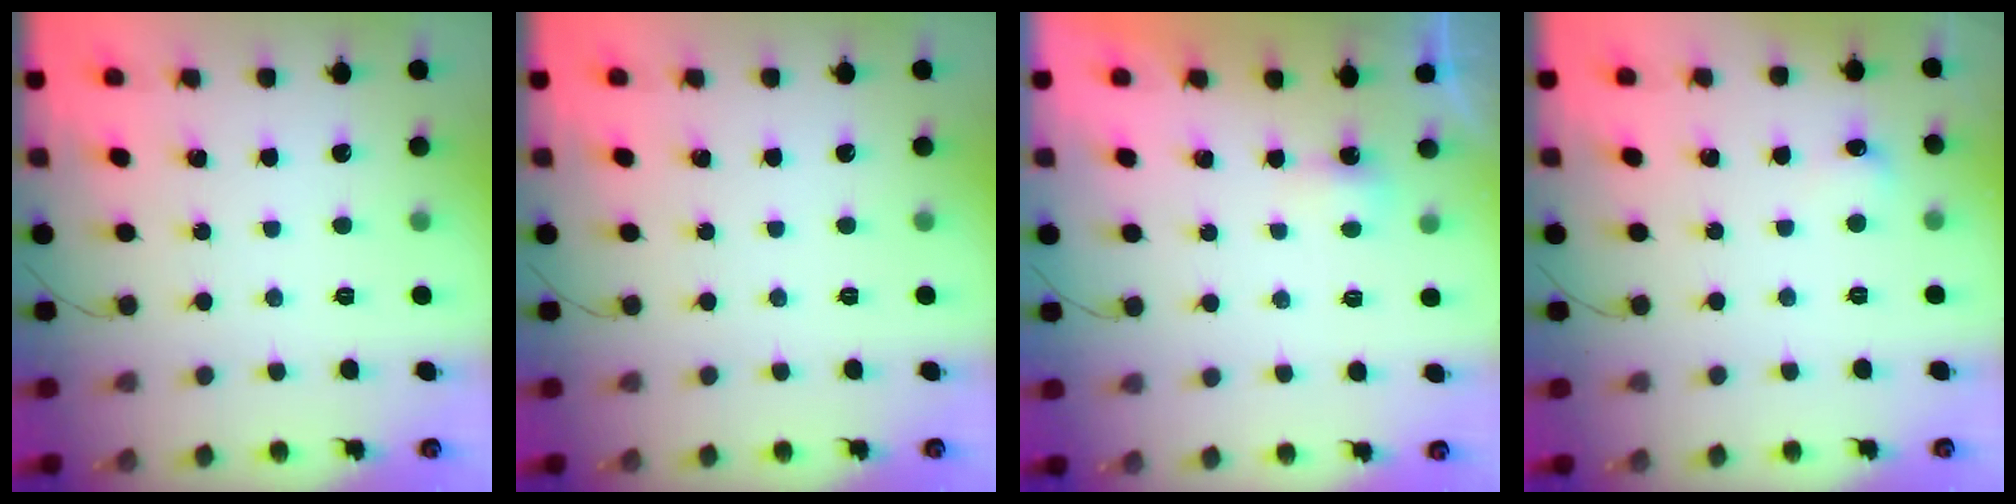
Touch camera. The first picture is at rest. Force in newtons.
{"total": 0.0}
{"total": 2.3, "press": 2.1, "slide": 0.8}
{"total": 4.8, "press": 4.6, "slide": 1.4}